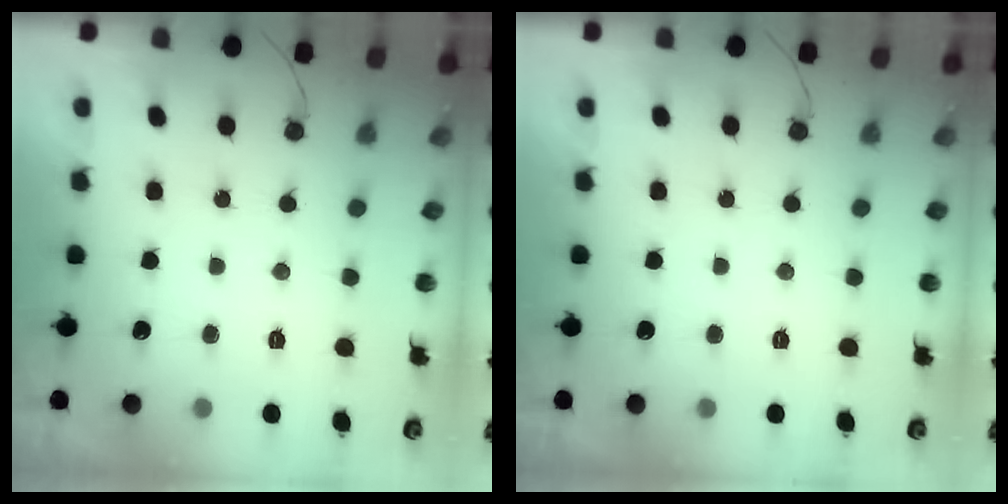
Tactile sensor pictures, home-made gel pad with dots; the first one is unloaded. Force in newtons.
{"total": 0.0}